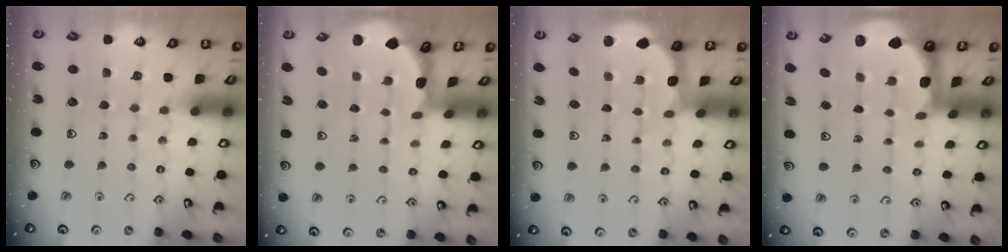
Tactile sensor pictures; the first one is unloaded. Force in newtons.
{"total": 1.5, "press": 1.5, "slide": 0.1}
{"total": 1.8, "press": 1.7, "slide": 0.7}
{"total": 2.7, "press": 2.2, "slide": 1.5}